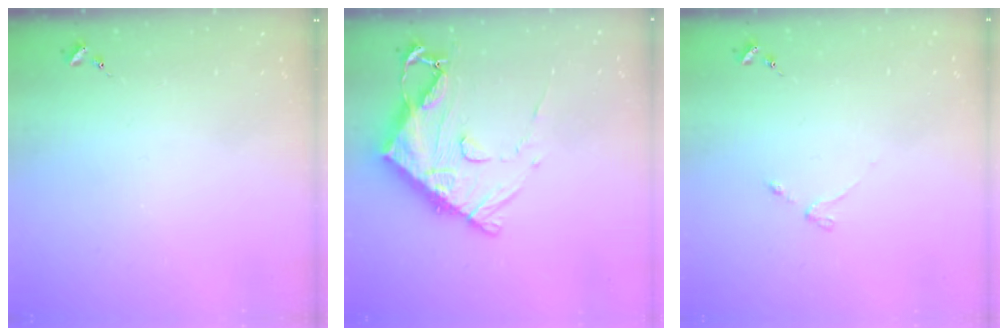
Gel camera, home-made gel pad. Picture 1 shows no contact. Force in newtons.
{"total": 15.2, "press": 15.1, "slide": 1.6}
{"total": 3.0, "press": 2.9, "slide": 0.5}